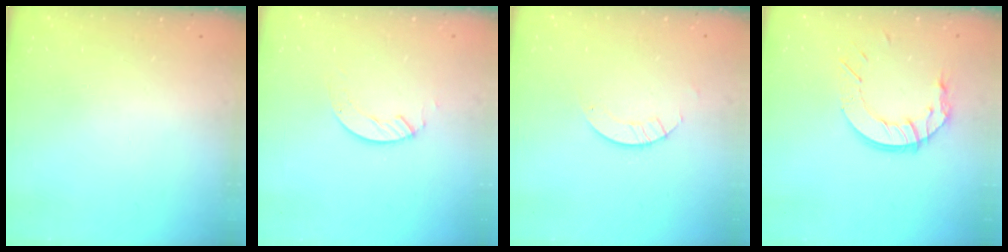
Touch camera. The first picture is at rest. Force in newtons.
{"total": 3.5, "press": 3.5, "slide": 0.4}
{"total": 2.8, "press": 2.8, "slide": 0.2}
{"total": 10.6, "press": 10.5, "slide": 1.0}